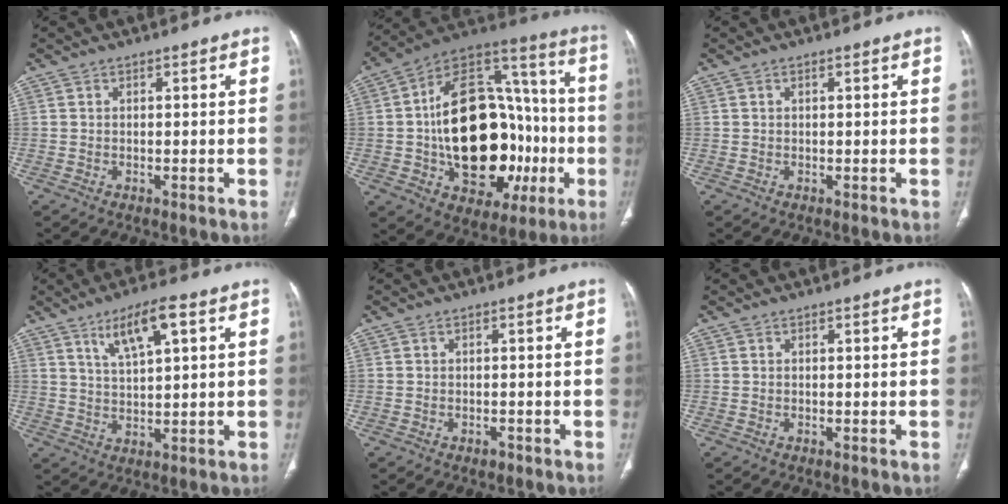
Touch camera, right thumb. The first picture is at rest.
{"total": 32.1, "force": [-4.7, 19.7, 25.0], "torque": [-0.376, 0.034, -0.057]}
{"total": 0.0}
{"total": 8.3, "force": [4.1, 2.1, 6.9], "torque": [-0.123, -0.013, 0.079]}
{"total": 0.9, "force": [-0.7, 0.5, 0.4], "torque": [-0.004, 0.001, -0.009]}
{"total": 0.0}